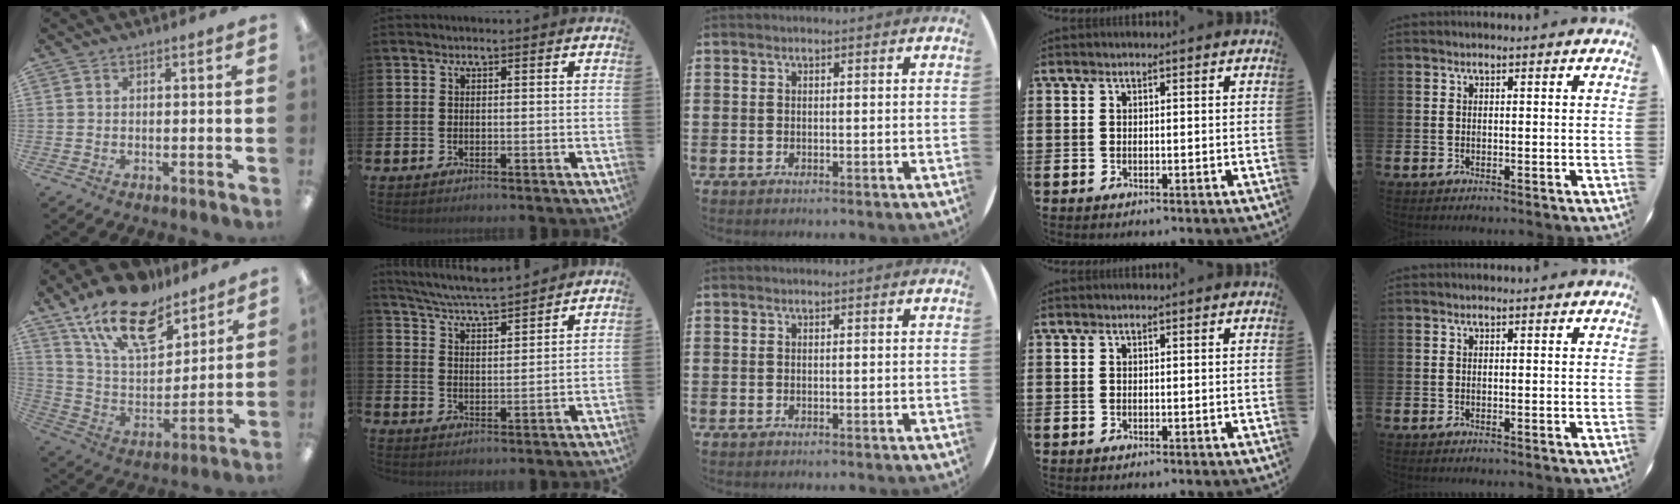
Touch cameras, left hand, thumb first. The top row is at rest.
{"thumb": {"total": 19.6, "force": [14.1, 9.0, 10.1], "torque": [-0.189, -0.077, 0.252]}, "index": {"total": 6.0, "force": [5.8, 0.0, 1.4], "torque": [-0.049, -0.037, 0.103]}}